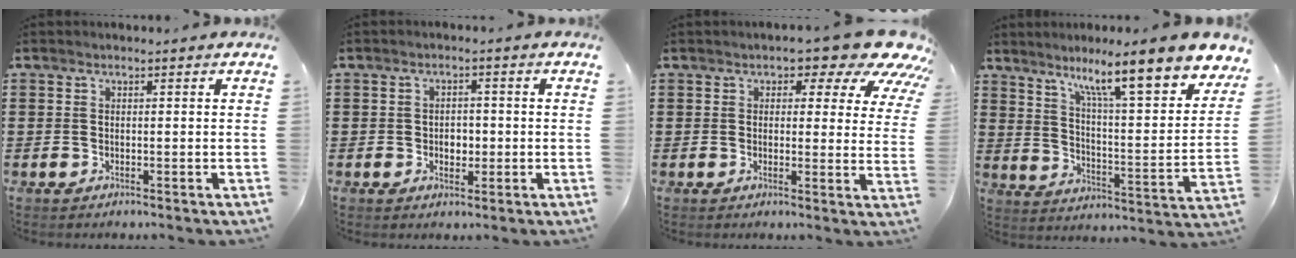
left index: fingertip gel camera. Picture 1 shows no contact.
{"total": 2.2, "force": [-0.4, 1.7, 1.4], "torque": [-0.023, 0.002, -0.013]}
{"total": 6.9, "force": [5.0, 2.4, 4.2], "torque": [-0.061, -0.029, 0.079]}
{"total": 11.8, "force": [8.9, 0.6, 7.7], "torque": [-0.146, -0.060, 0.136]}